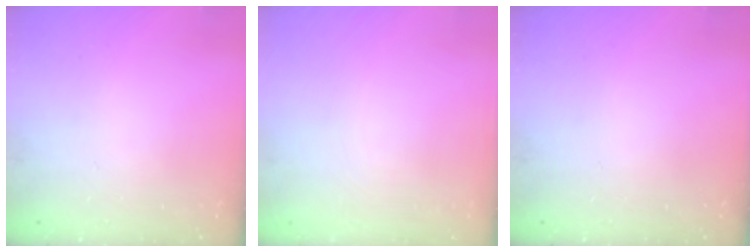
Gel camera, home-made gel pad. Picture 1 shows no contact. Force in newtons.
{"total": 0.0}
{"total": 0.0}